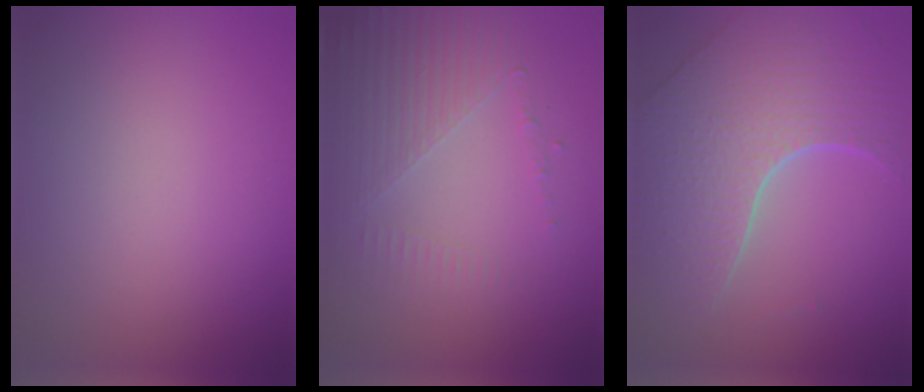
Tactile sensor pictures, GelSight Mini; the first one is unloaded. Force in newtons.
{"total": 4.9, "press": 2.9, "slide": 3.9}
{"total": 8.6, "press": 6.2, "slide": 6.0}